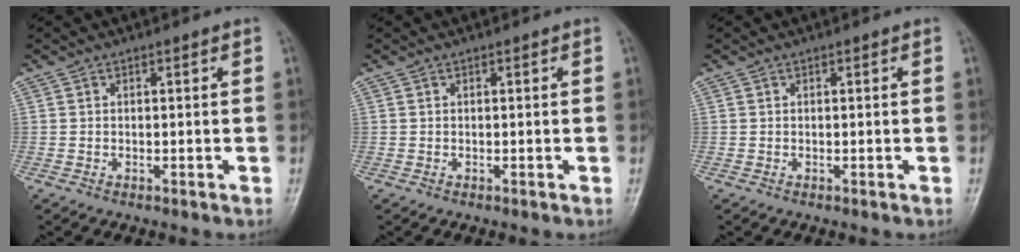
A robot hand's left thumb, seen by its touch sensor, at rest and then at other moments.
{"total": 0.0}
{"total": 0.0}